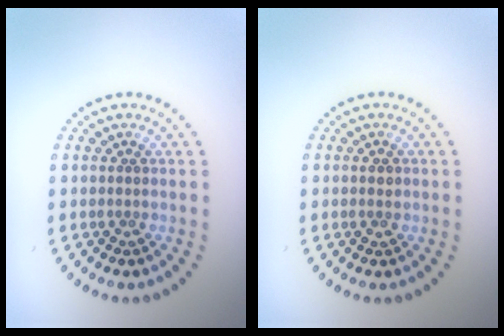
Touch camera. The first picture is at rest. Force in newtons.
{"total": 1.2, "press": 1.2, "slide": 0.1}